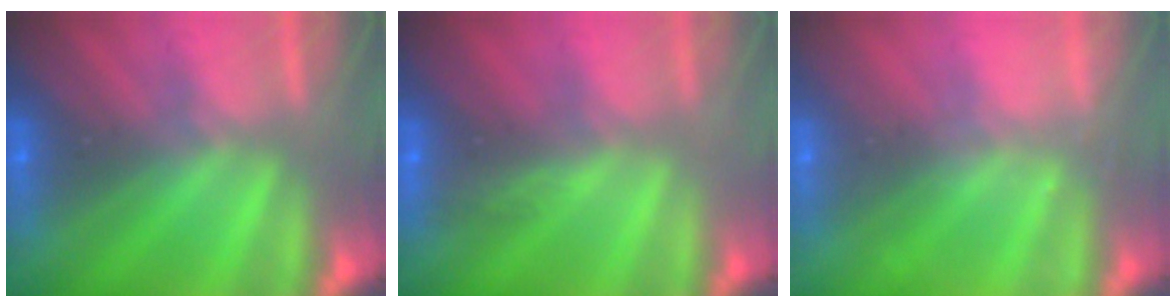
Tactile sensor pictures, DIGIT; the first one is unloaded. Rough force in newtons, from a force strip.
{"total": 2.9}
{"total": 2.2}